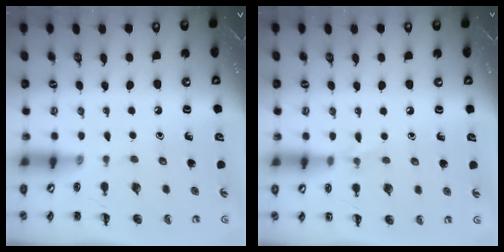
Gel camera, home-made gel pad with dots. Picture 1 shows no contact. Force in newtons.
{"total": 4.7, "press": 4.4, "slide": 1.6}